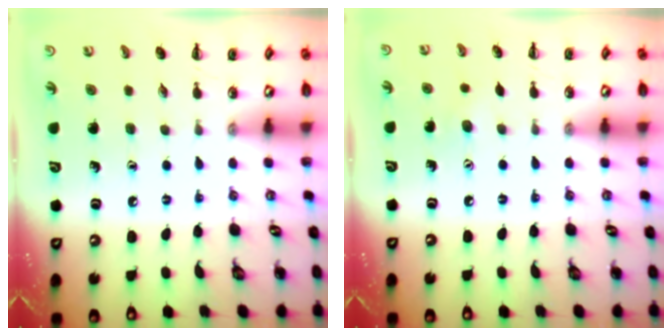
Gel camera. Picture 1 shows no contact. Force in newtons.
{"total": 3.1, "press": 3.0, "slide": 0.8}